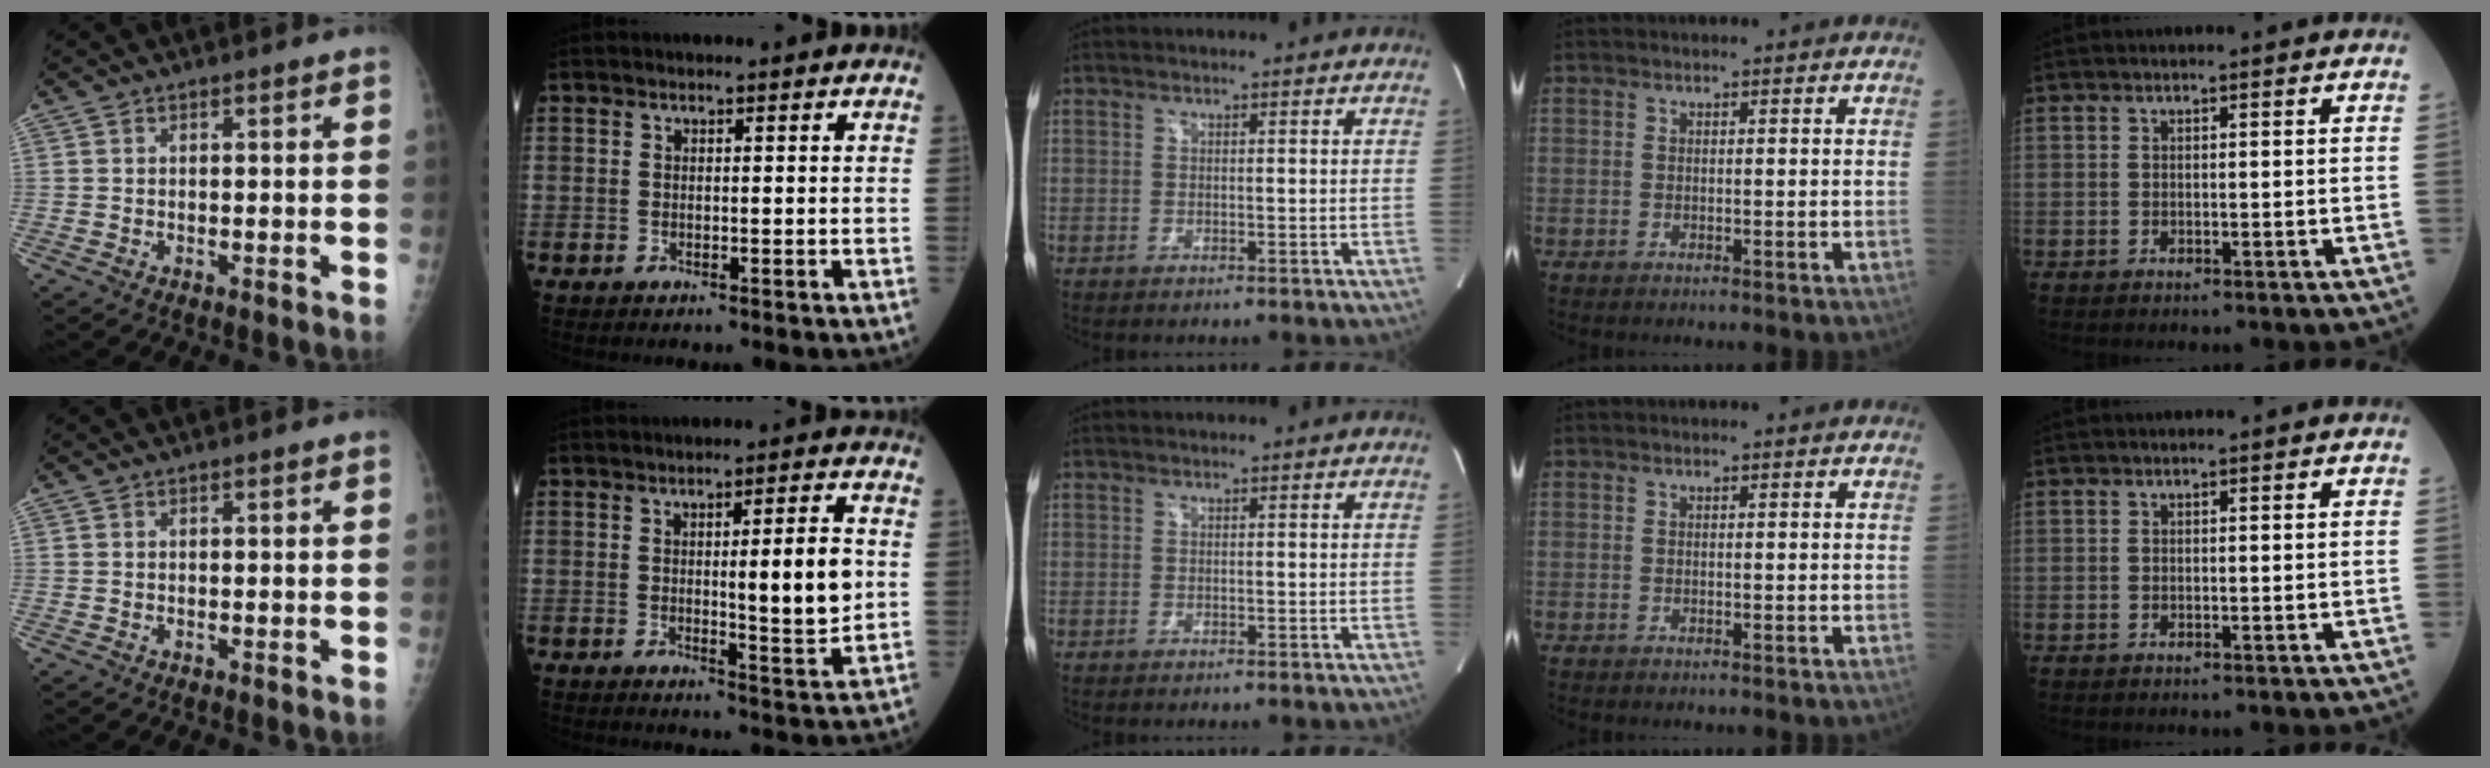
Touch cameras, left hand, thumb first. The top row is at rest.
{"index": {"total": 7.0, "force": [0.3, 0.4, 7.0], "torque": [-0.097, -0.012, 0.002]}}